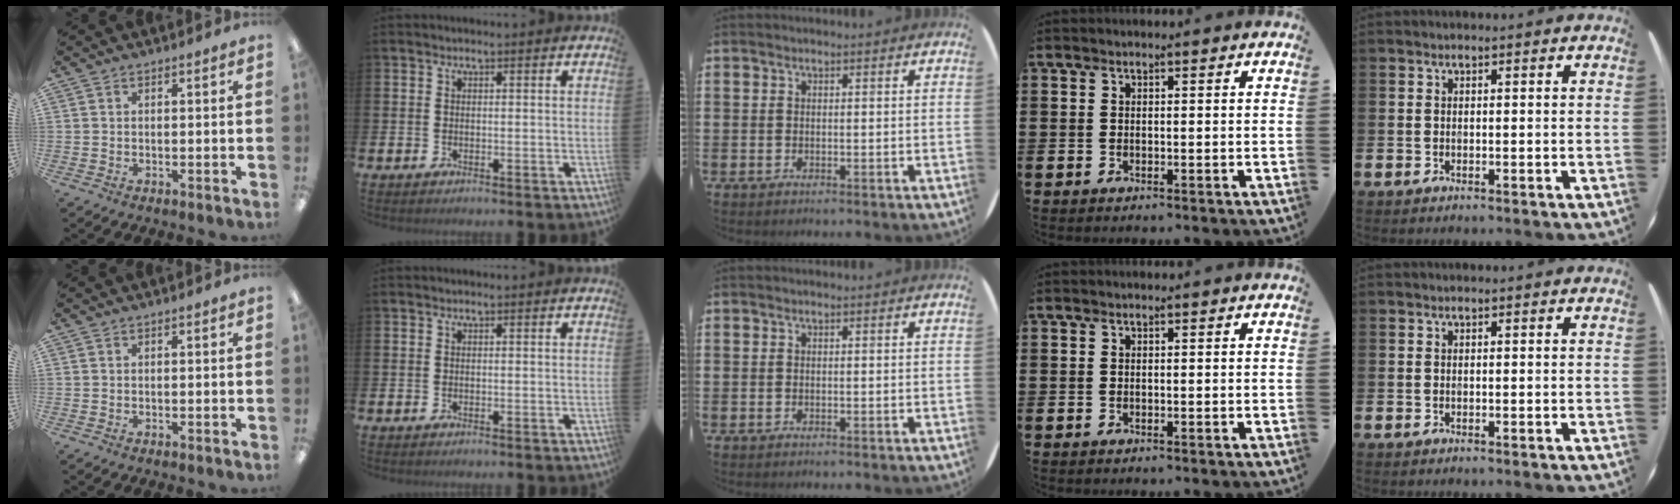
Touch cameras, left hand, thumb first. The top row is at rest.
{}